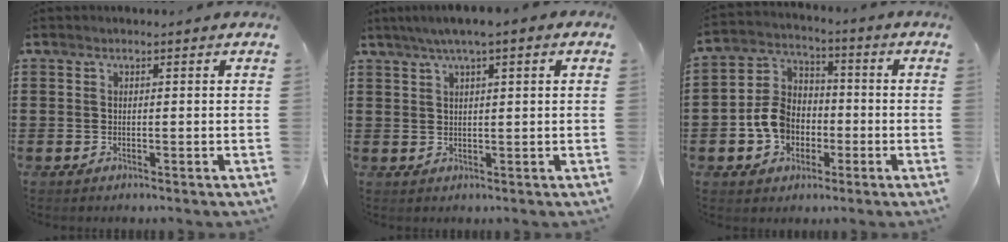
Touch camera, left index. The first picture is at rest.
{"total": 2.9, "force": [1.3, 0.2, 2.5], "torque": [-0.048, 0.003, 0.023]}
{"total": 7.8, "force": [-2.4, 6.5, 3.7], "torque": [-0.109, 0.016, -0.049]}